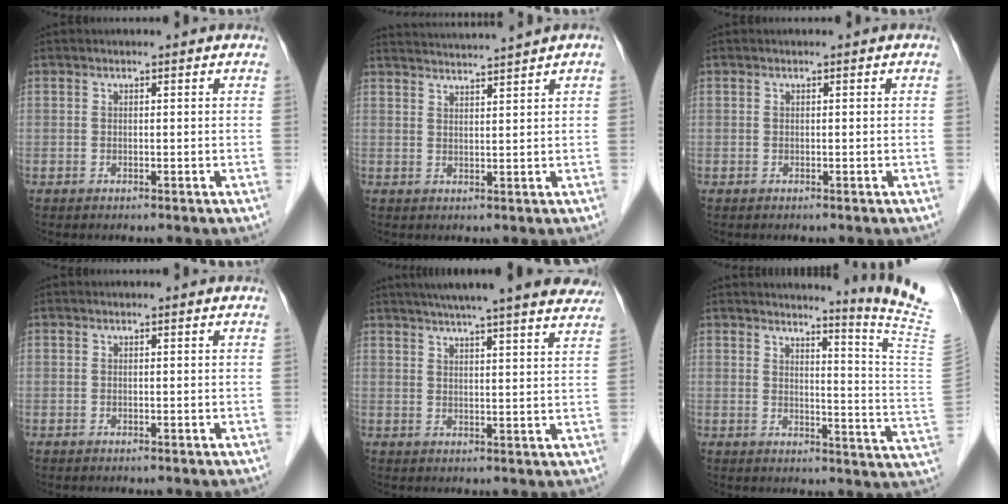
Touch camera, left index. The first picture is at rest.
{"total": 6.7, "force": [6.1, -1.9, 1.8], "torque": [-0.029, 0.009, 0.096]}
{"total": 0.0}
{"total": 0.0}
{"total": 22.7, "force": [19.9, 1.3, 11.0], "torque": [-0.166, 0.006, 0.245]}
{"total": 12.5, "force": [10.8, -4.6, 4.2], "torque": [-0.071, -0.125, 0.118]}